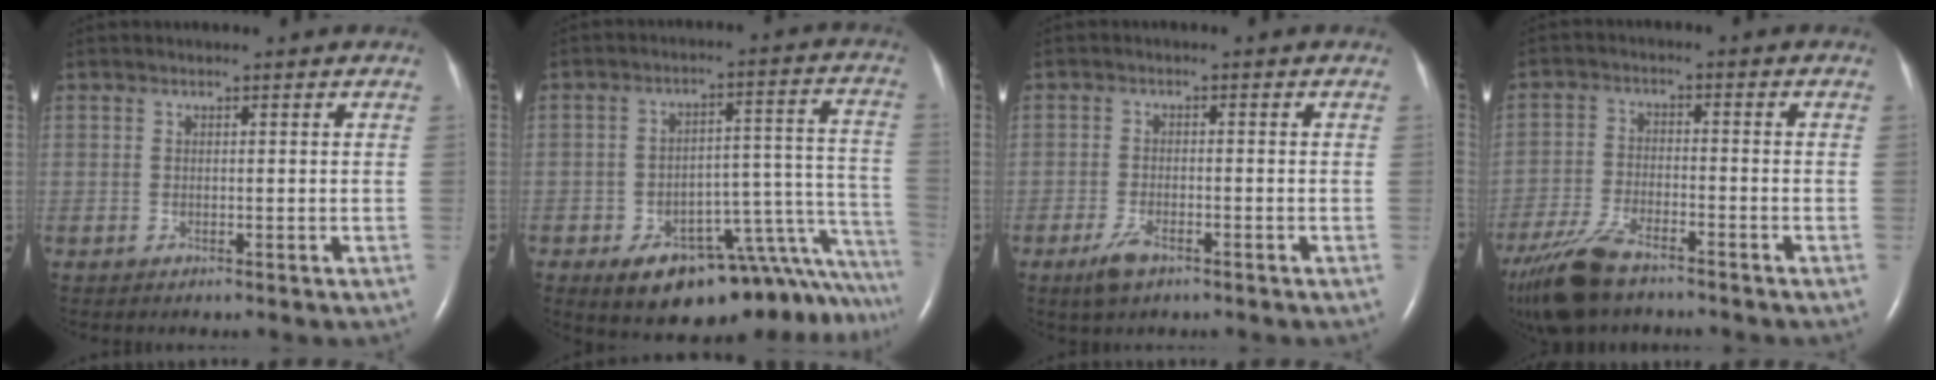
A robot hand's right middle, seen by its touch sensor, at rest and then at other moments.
{"total": 19.5, "force": [-15.4, 5.4, 10.6], "torque": [-0.029, 0.060, -0.193]}
{"total": 3.5, "force": [-2.3, 1.2, 2.4], "torque": [-0.057, -0.004, -0.040]}
{"total": 10.2, "force": [-7.9, 3.0, 5.7], "torque": [-0.121, -0.021, -0.148]}